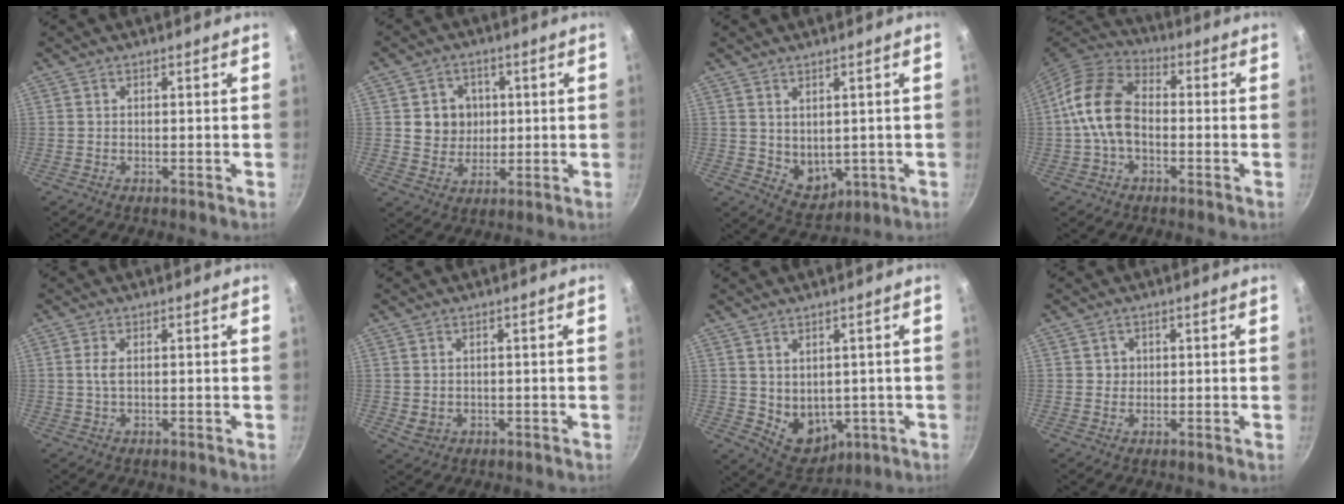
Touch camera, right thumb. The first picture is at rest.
{"total": 7.3, "force": [1.1, 6.7, 2.6], "torque": [-0.007, -0.004, 0.022]}
{"total": 5.9, "force": [1.1, 4.2, 3.9], "torque": [-0.043, -0.018, 0.040]}
{"total": 12.3, "force": [-1.2, 8.1, 9.1], "torque": [-0.151, 0.038, -0.040]}
{"total": 2.0, "force": [0.2, 0.9, 1.8], "torque": [-0.039, 0.001, 0.004]}
{"total": 2.0, "force": [0.1, 1.7, 1.1], "torque": [-0.016, -0.001, 0.009]}
{"total": 8.1, "force": [0.1, 6.2, 5.2], "torque": [-0.057, -0.013, 0.030]}
{"total": 1.8, "force": [0.3, 1.8, 0.3], "torque": [0.007, 0.003, 0.004]}